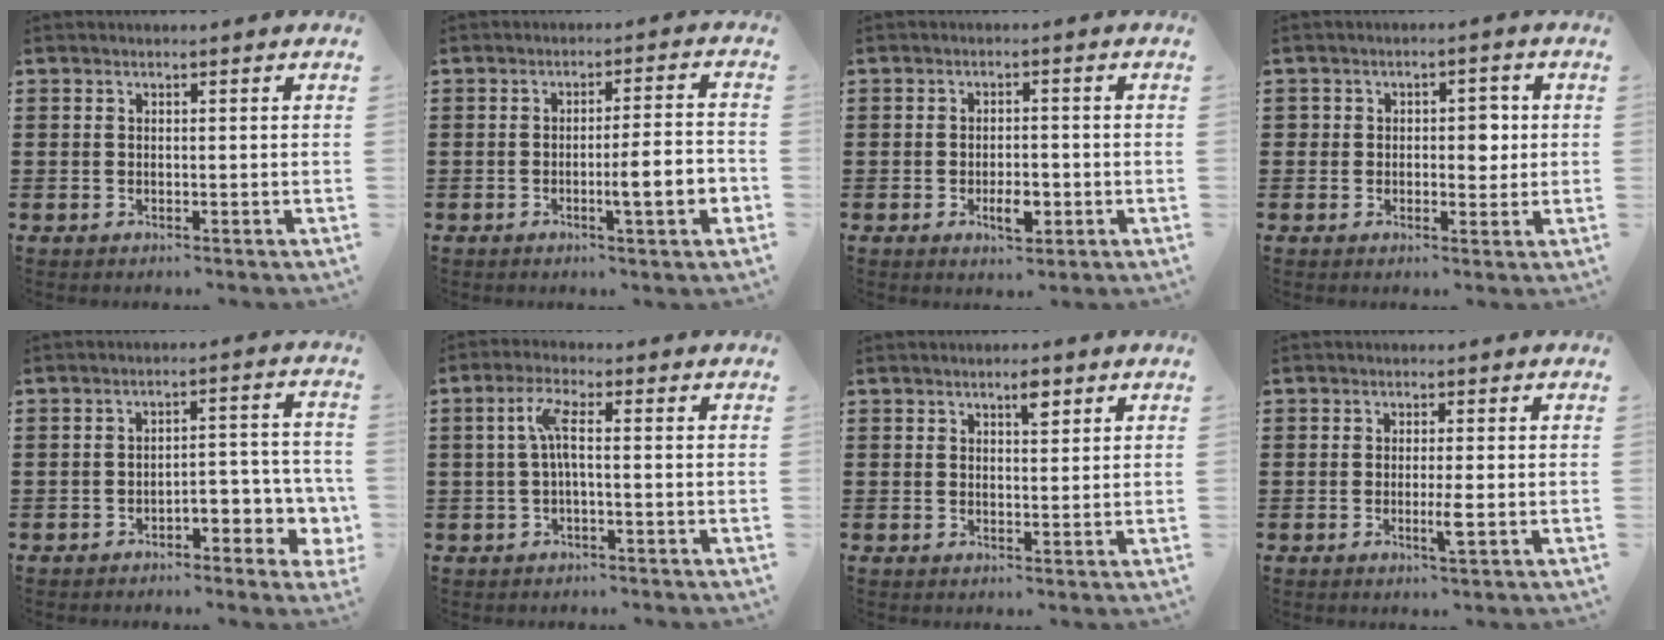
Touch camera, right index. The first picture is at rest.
{"total": 6.6, "force": [-2.0, 0.5, 6.2], "torque": [-0.091, -0.010, -0.035]}
{"total": 4.0, "force": [-1.4, 1.8, 3.3], "torque": [-0.056, 0.006, -0.024]}
{"total": 3.5, "force": [0.1, 2.5, 2.4], "torque": [-0.037, 0.004, -0.007]}
{"total": 4.3, "force": [-2.5, 1.7, 3.0], "torque": [-0.044, 0.006, -0.050]}
{"total": 4.2, "force": [-0.1, 0.7, 4.1], "torque": [-0.087, 0.005, -0.008]}
{"total": 2.9, "force": [1.8, 1.0, 2.1], "torque": [-0.029, -0.002, 0.027]}
{"total": 2.7, "force": [-0.8, 0.0, 2.6], "torque": [-0.053, -0.008, -0.017]}